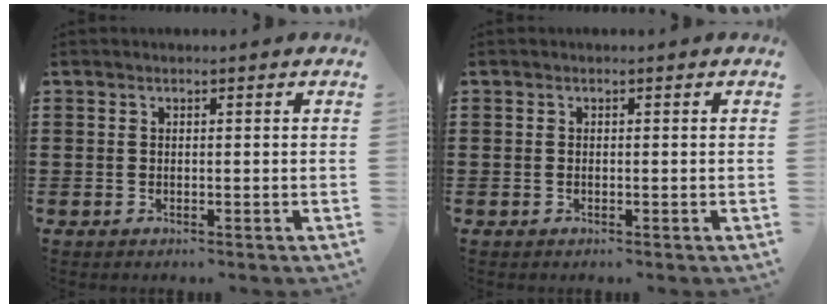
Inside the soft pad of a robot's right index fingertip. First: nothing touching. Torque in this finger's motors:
{"motor_torque": [-0.63, 0.99, -0.02, -0.01]}